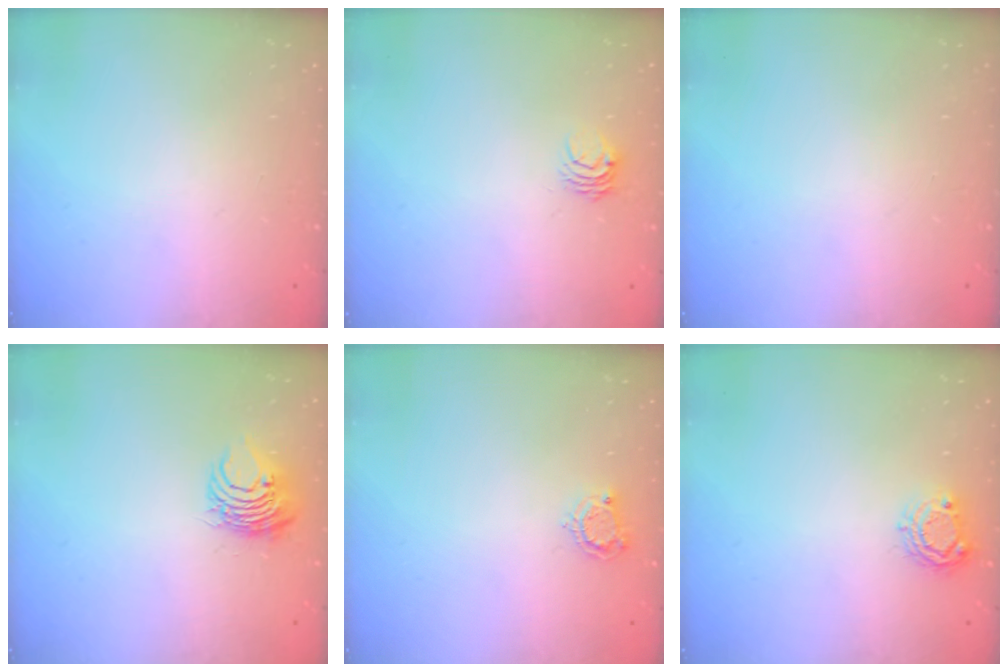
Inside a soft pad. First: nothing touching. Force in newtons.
{"total": 4.1, "press": 4.0, "slide": 0.3}
{"total": 0.0}
{"total": 8.0, "press": 8.0, "slide": 0.3}
{"total": 5.2, "press": 5.1, "slide": 0.6}
{"total": 6.0, "press": 6.0, "slide": 0.4}